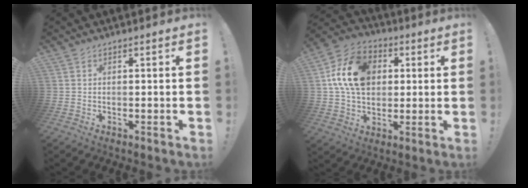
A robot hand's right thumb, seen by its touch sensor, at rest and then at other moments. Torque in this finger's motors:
{"motor_torque": [0.35, 0.35, 0.07, 0.07, 0.09]}